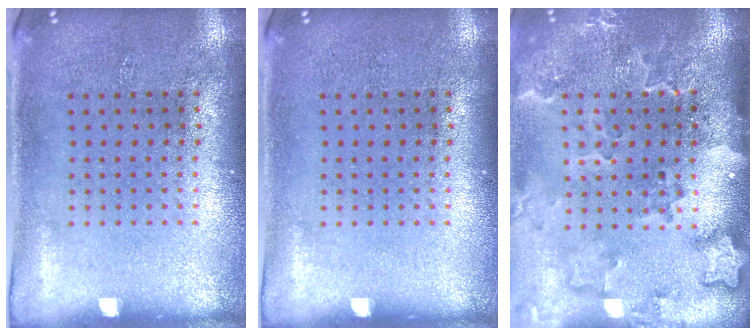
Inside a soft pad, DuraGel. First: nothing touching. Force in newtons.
{"total": 0.0}
{"total": 2.9, "press": 2.3, "slide": 1.8}